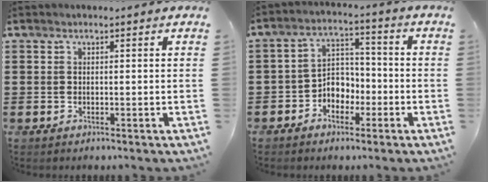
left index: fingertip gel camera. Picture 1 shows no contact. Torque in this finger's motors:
{"motor_torque": [0.22, 0.19, 0.26, 0.05]}